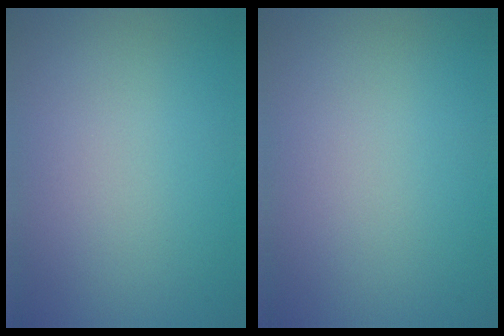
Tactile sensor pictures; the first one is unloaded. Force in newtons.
{"total": 0.0}